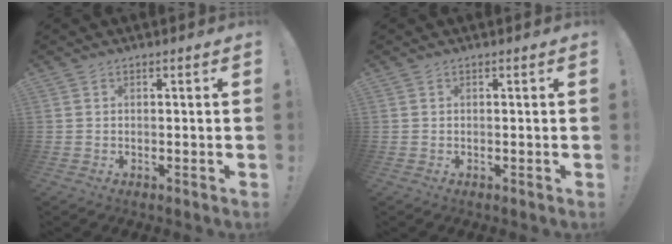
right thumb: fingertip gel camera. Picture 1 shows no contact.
{"total": 0.0}